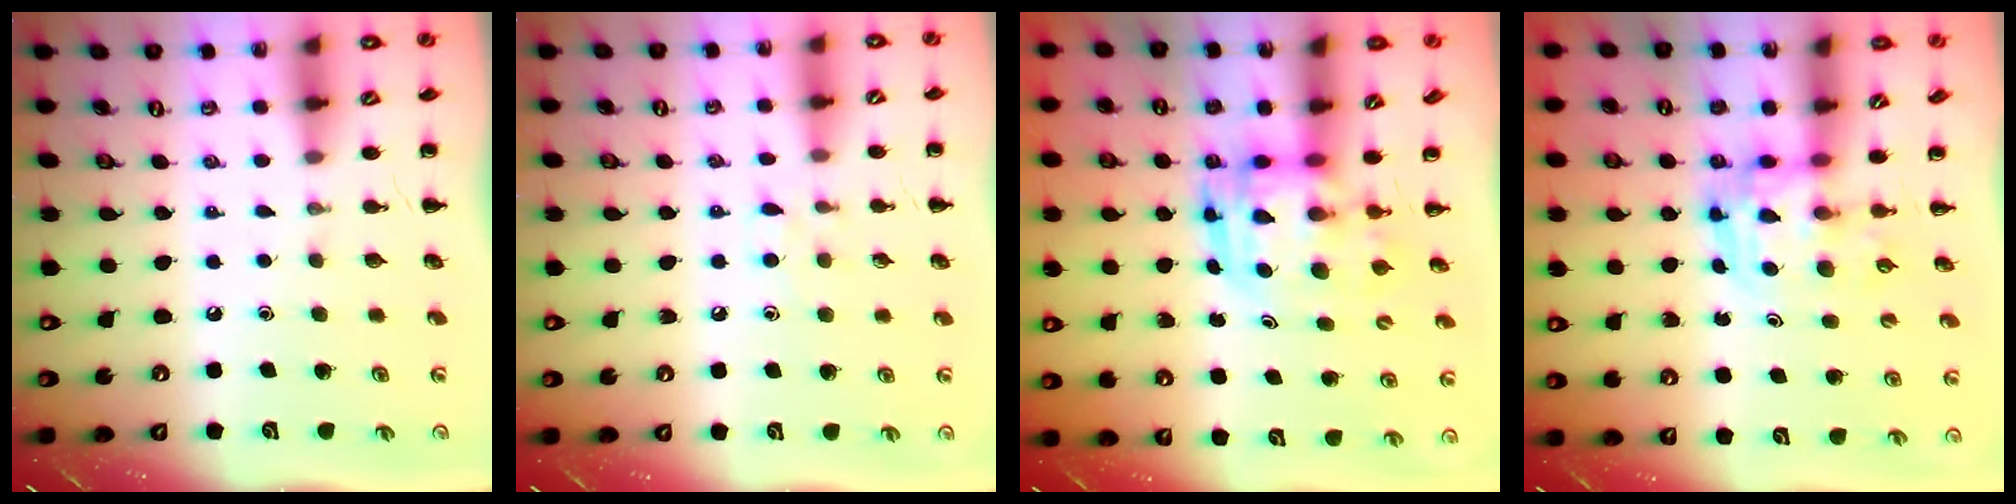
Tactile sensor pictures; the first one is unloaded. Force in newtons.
{"total": 5.1, "press": 4.7, "slide": 2.0}
{"total": 3.6, "press": 3.6, "slide": 0.7}
{"total": 3.4, "press": 3.3, "slide": 0.6}